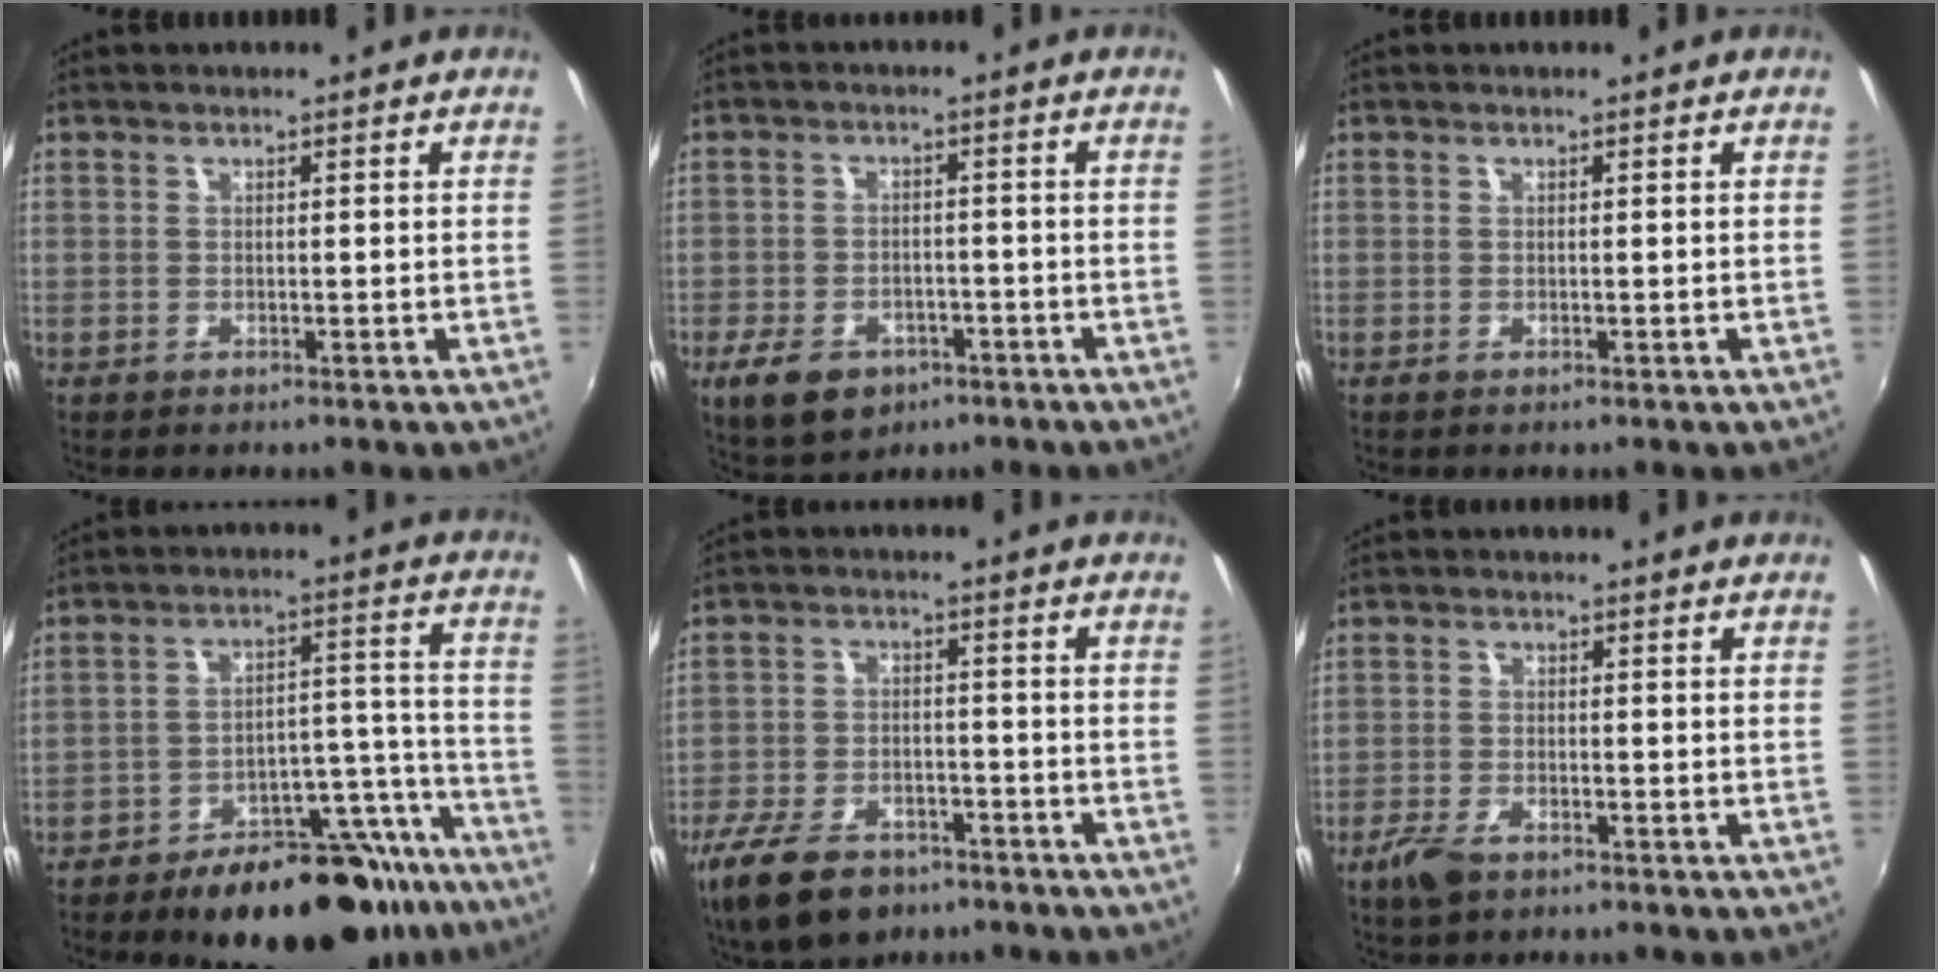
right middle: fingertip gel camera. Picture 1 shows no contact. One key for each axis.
{"total": 10.1, "fx": -5.7, "fy": 6.5, "fz": 5.3, "tx": -0.128, "ty": -0.012, "tz": -0.084}
{"total": 0.0}
{"total": 22.9, "fx": -18.4, "fy": 8.6, "fz": 10.7, "tx": -0.133, "ty": 0.044, "tz": -0.242}
{"total": 14.7, "fx": -9.9, "fy": 7.6, "fz": 7.8, "tx": -0.184, "ty": -0.017, "tz": -0.167}
{"total": 4.6, "fx": -3.2, "fy": 1.9, "fz": 2.6, "tx": -0.072, "ty": -0.007, "tz": -0.062}